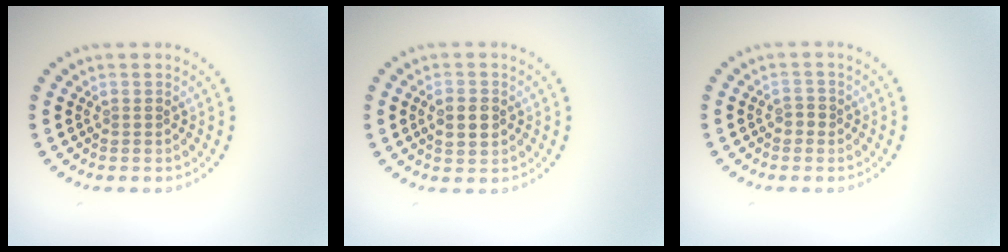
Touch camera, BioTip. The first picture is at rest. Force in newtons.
{"total": 2.4, "press": 2.4, "slide": 0.1}
{"total": 1.0, "press": 0.9, "slide": 0.4}